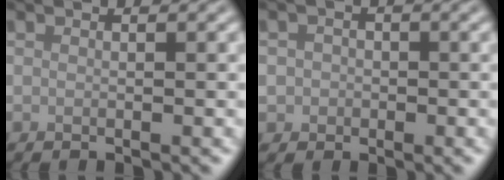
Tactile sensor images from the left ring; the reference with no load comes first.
{"total": 1.6, "force": [-0.2, 1.5, 0.3], "torque": [0.012, -0.004, -0.006]}